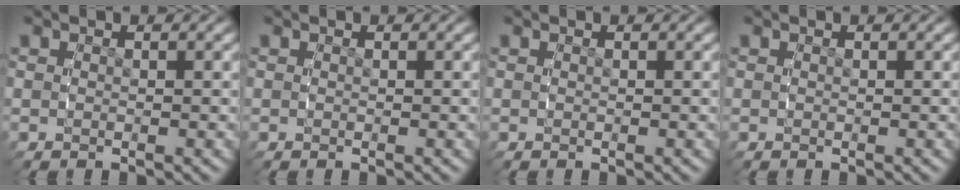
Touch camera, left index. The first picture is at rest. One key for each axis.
{"total": 0.0}
{"total": 0.0}
{"total": 0.0}